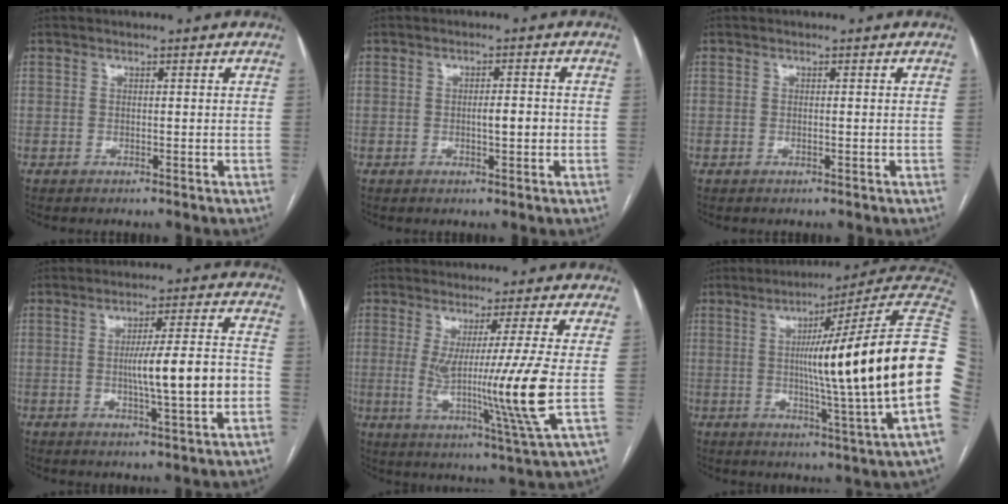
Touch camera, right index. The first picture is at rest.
{"total": 2.9, "force": [-0.4, 0.7, 2.8], "torque": [-0.048, 0.001, -0.005]}
{"total": 0.0}
{"total": 10.6, "force": [-1.7, 0.3, 10.5], "torque": [-0.167, 0.006, -0.028]}
{"total": 12.9, "force": [-0.1, -2.9, 12.5], "torque": [-0.217, -0.039, 0.001]}
{"total": 25.3, "force": [0.6, -1.8, 25.2], "torque": [-0.261, 0.005, -0.015]}